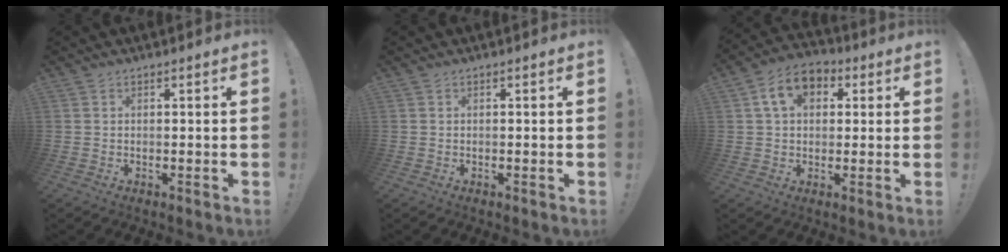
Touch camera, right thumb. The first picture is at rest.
{"total": 0.0}
{"total": 10.1, "force": [3.6, 7.1, 6.2], "torque": [-0.100, 0.006, 0.068]}